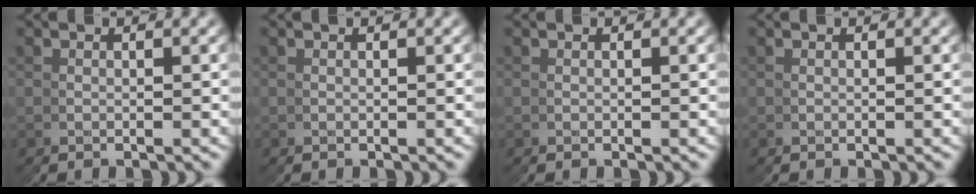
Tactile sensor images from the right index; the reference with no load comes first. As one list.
[{"total": 0.0}, {"total": 0.0}, {"total": 0.0}]